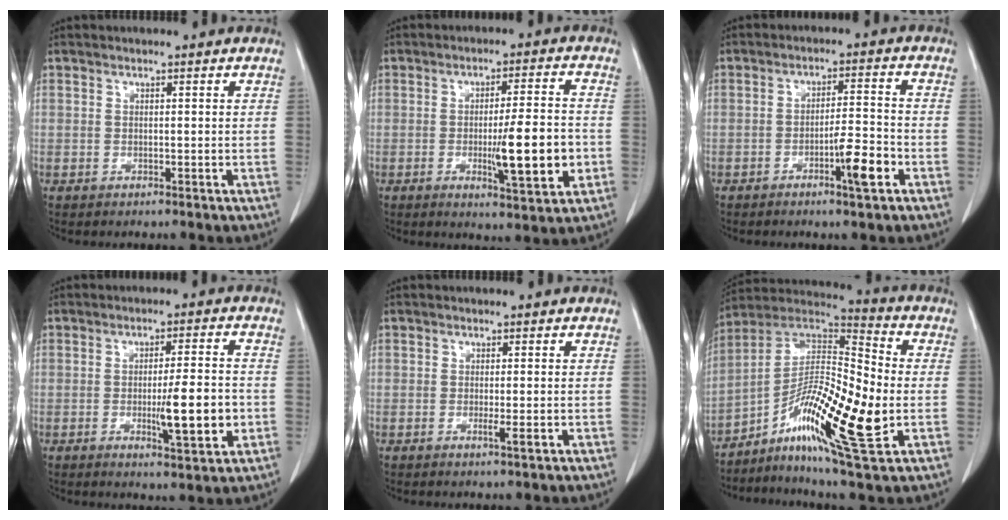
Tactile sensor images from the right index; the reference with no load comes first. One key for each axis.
{"total": 10.4, "fx": -2.4, "fy": 1.0, "fz": 10.1, "tx": -0.146, "ty": -0.008, "tz": -0.033}
{"total": 6.2, "fx": -3.0, "fy": 0.4, "fz": 5.4, "tx": -0.084, "ty": 0.001, "tz": -0.049}
{"total": 8.4, "fx": -1.9, "fy": 0.9, "fz": 8.2, "tx": -0.118, "ty": -0.007, "tz": -0.027}
{"total": 1.6, "fx": -0.6, "fy": -0.1, "fz": 1.5, "tx": -0.022, "ty": -0.004, "tz": -0.009}
{"total": 19.3, "fx": -5.0, "fy": 3.2, "fz": 18.3, "tx": -0.335, "ty": 0.001, "tz": -0.091}